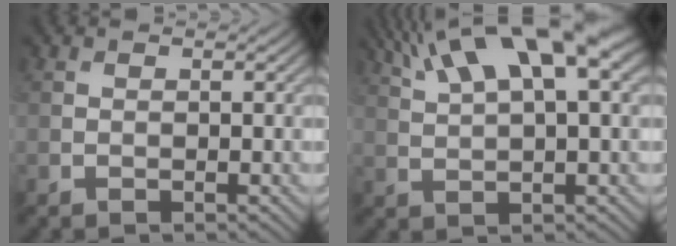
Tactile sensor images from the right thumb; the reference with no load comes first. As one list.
[{"total": 12.8, "force": [7.3, 3.6, 10.0], "torque": [-0.187, 0.024, 0.133]}]